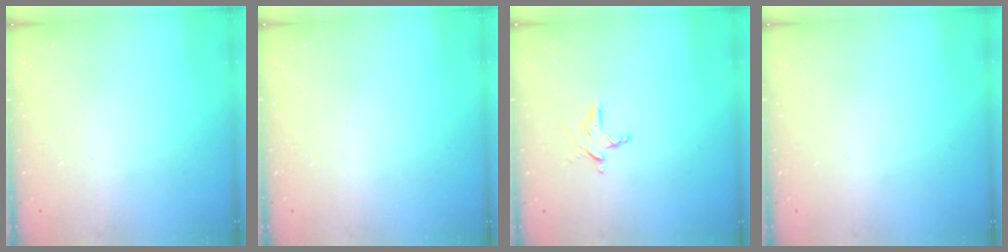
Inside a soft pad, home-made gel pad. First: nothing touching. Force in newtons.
{"total": 0.0}
{"total": 5.6, "press": 5.5, "slide": 0.5}
{"total": 0.0}